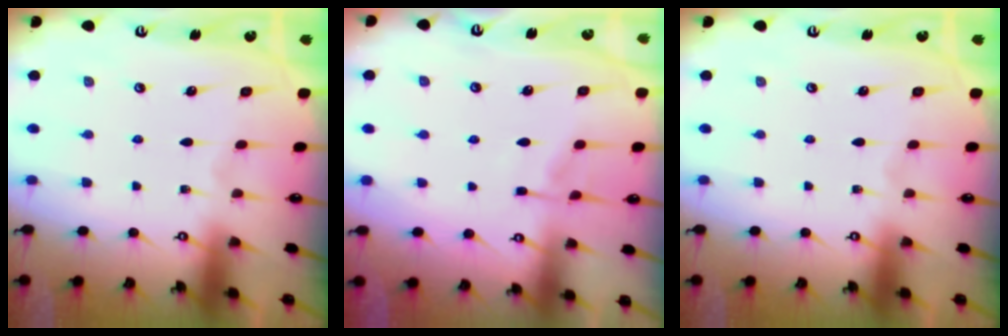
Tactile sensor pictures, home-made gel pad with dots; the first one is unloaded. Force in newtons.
{"total": 3.5, "press": 3.5, "slide": 0.7}
{"total": 0.0}